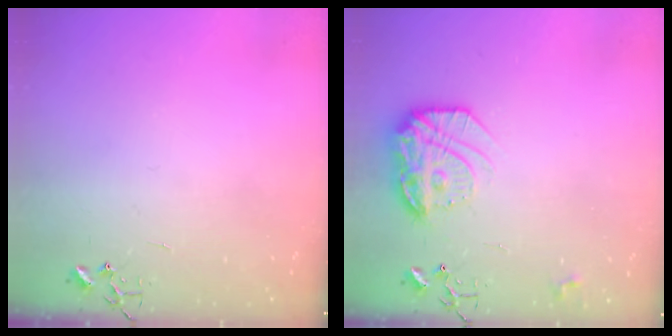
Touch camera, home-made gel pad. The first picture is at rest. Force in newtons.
{"total": 17.5, "press": 17.5, "slide": 1.4}